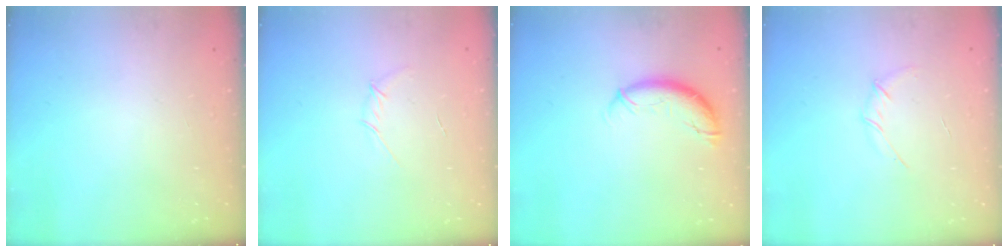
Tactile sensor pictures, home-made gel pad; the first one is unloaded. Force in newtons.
{"total": 3.7, "press": 3.7, "slide": 0.6}
{"total": 9.4, "press": 9.4, "slide": 0.5}
{"total": 4.5, "press": 4.3, "slide": 1.3}